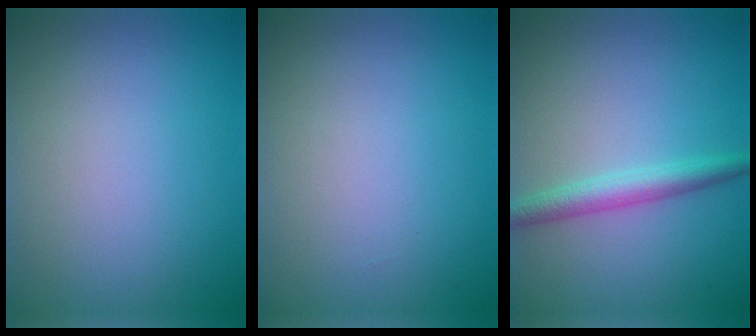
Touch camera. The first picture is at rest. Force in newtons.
{"total": 0.0}
{"total": 2.7, "press": 2.7, "slide": 0.0}